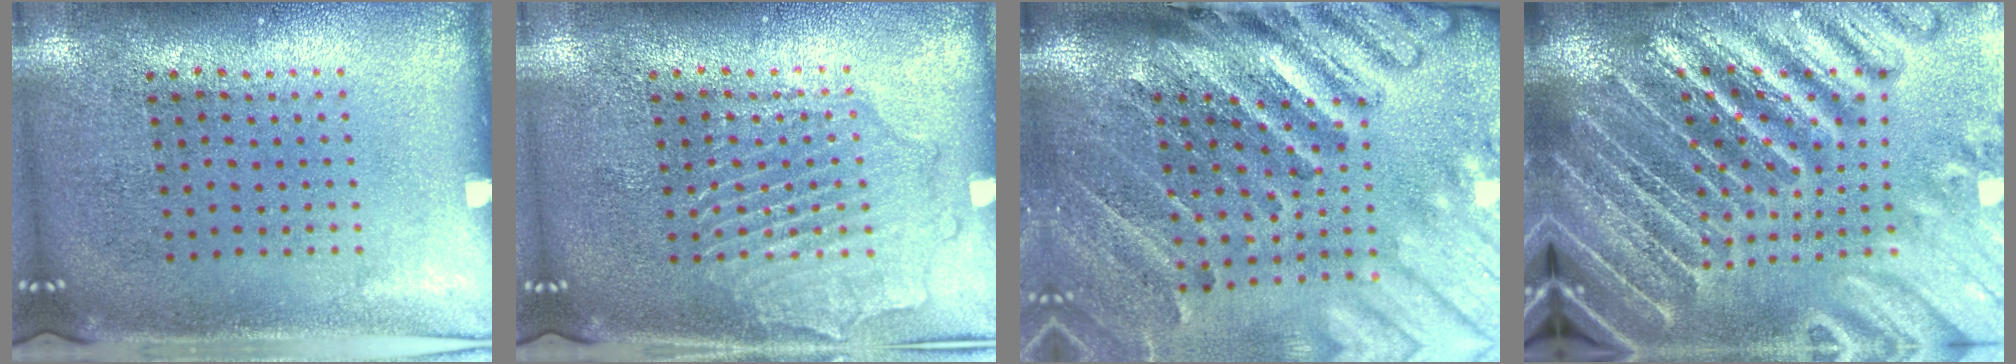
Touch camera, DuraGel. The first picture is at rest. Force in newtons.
{"total": 2.1, "press": 2.1, "slide": 0.2}
{"total": 4.4, "press": 3.3, "slide": 2.9}
{"total": 5.5, "press": 4.8, "slide": 2.7}